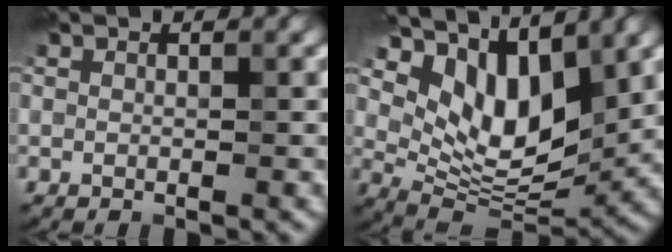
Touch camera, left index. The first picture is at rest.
{"total": 8.8, "force": [4.8, 4.5, 5.9], "torque": [-0.107, -0.012, 0.088]}